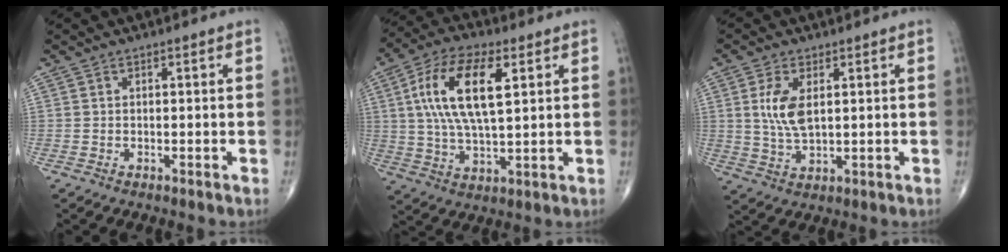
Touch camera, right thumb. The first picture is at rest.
{"total": 15.3, "force": [4.2, 6.3, 13.3], "torque": [-0.258, 0.003, 0.076]}
{"total": 6.9, "force": [1.6, 3.3, 5.9], "torque": [-0.123, -0.009, 0.037]}